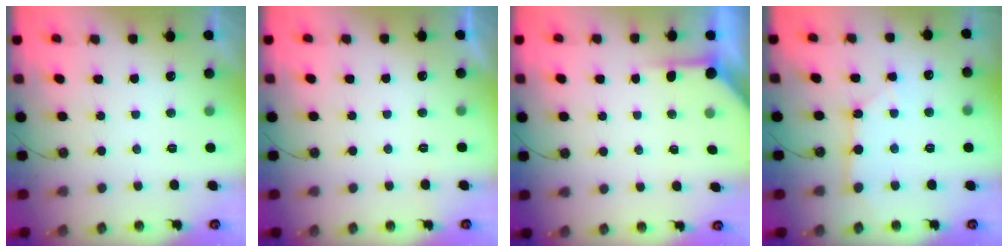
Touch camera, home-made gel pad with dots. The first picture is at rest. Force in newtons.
{"total": 0.0}
{"total": 3.5, "press": 3.5, "slide": 0.3}
{"total": 2.6, "press": 2.6, "slide": 0.3}